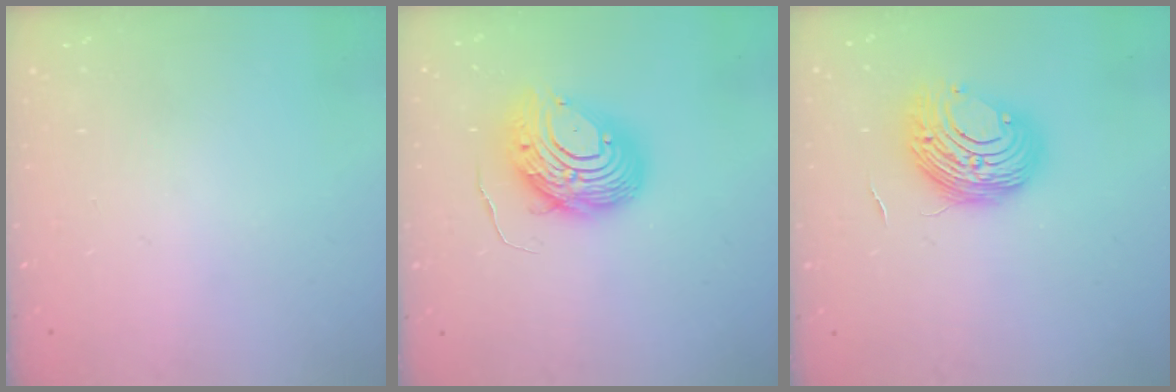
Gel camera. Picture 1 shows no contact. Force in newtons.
{"total": 12.1, "press": 12.1, "slide": 1.4}
{"total": 11.4, "press": 11.3, "slide": 0.5}